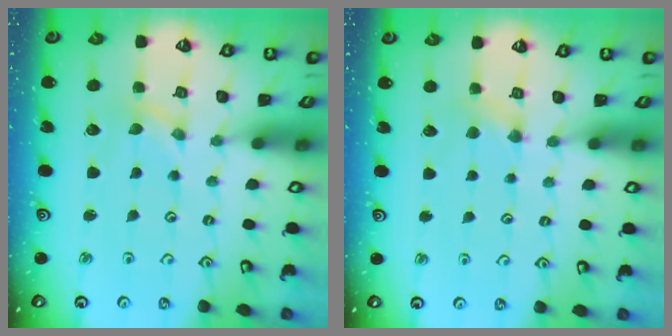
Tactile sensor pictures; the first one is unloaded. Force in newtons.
{"total": 2.9, "press": 2.8, "slide": 0.6}